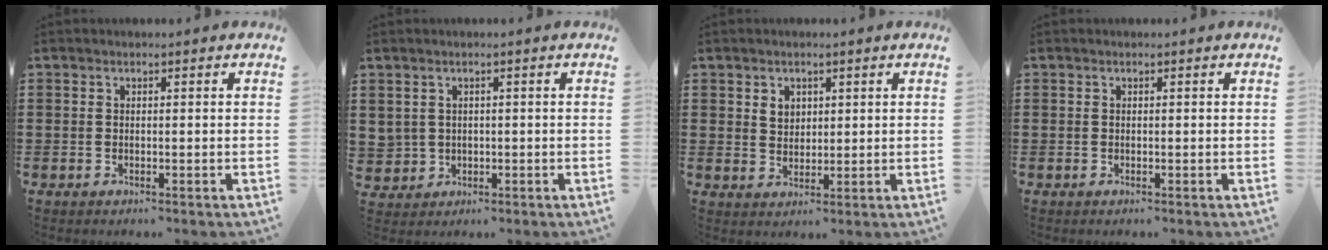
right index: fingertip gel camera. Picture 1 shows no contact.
{"total": 1.8, "force": [0.6, 1.7, 0.1], "torque": [-0.011, 0.007, 0.010]}
{"total": 2.4, "force": [1.3, 1.9, 0.8], "torque": [-0.022, 0.006, 0.025]}
{"total": 0.0}